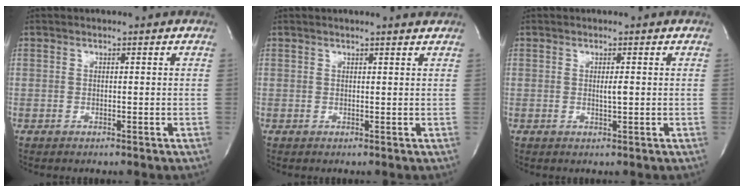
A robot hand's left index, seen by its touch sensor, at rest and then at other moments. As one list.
[{"total": 3.3, "force": [3.2, -0.2, 1.0], "torque": [-0.021, -0.001, 0.030]}, {"total": 1.2, "force": [-0.1, 0.0, 1.2], "torque": [-0.028, -0.008, 0.001]}]